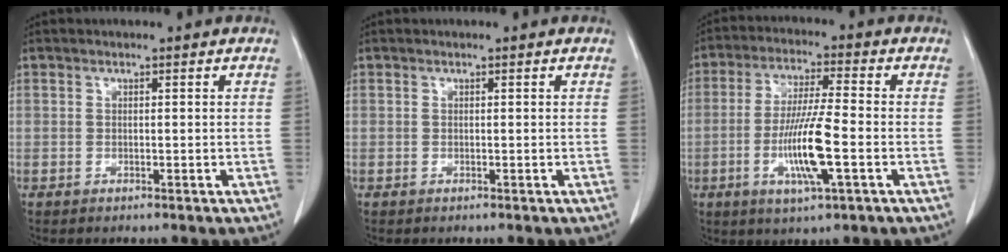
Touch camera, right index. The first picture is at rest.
{"total": 0.0}
{"total": 10.5, "force": [-2.8, 0.6, 10.1], "torque": [-0.195, -0.010, -0.053]}